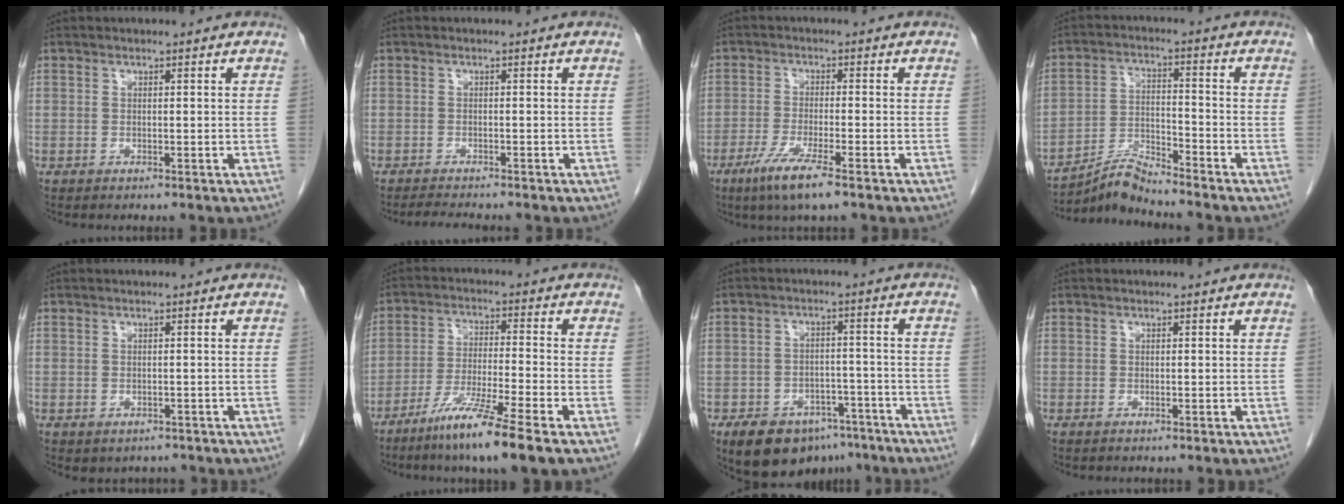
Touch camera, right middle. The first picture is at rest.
{"total": 3.5, "force": [-3.3, 0.2, 1.3], "torque": [-0.022, -0.012, -0.050]}
{"total": 6.6, "force": [-4.1, 0.2, 5.1], "torque": [-0.105, -0.017, -0.076]}
{"total": 5.9, "force": [-5.8, -0.8, 0.8], "torque": [-0.021, -0.004, -0.108]}
{"total": 2.4, "force": [-1.8, 1.5, 0.5], "torque": [-0.004, 0.003, -0.020]}
{"total": 10.1, "force": [-6.8, -0.9, 7.5], "torque": [-0.144, -0.036, -0.127]}
{"total": 11.6, "force": [-8.1, 6.4, 5.1], "torque": [-0.069, 0.014, -0.120]}
{"total": 0.0}